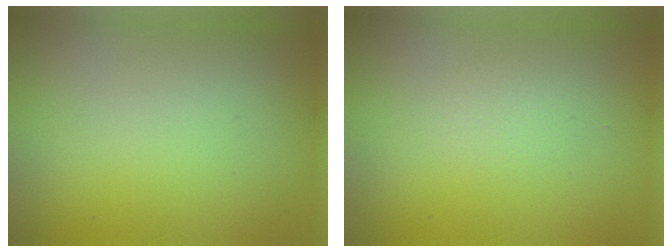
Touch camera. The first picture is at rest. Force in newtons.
{"total": 0.8, "press": 0.8, "slide": 0.0}